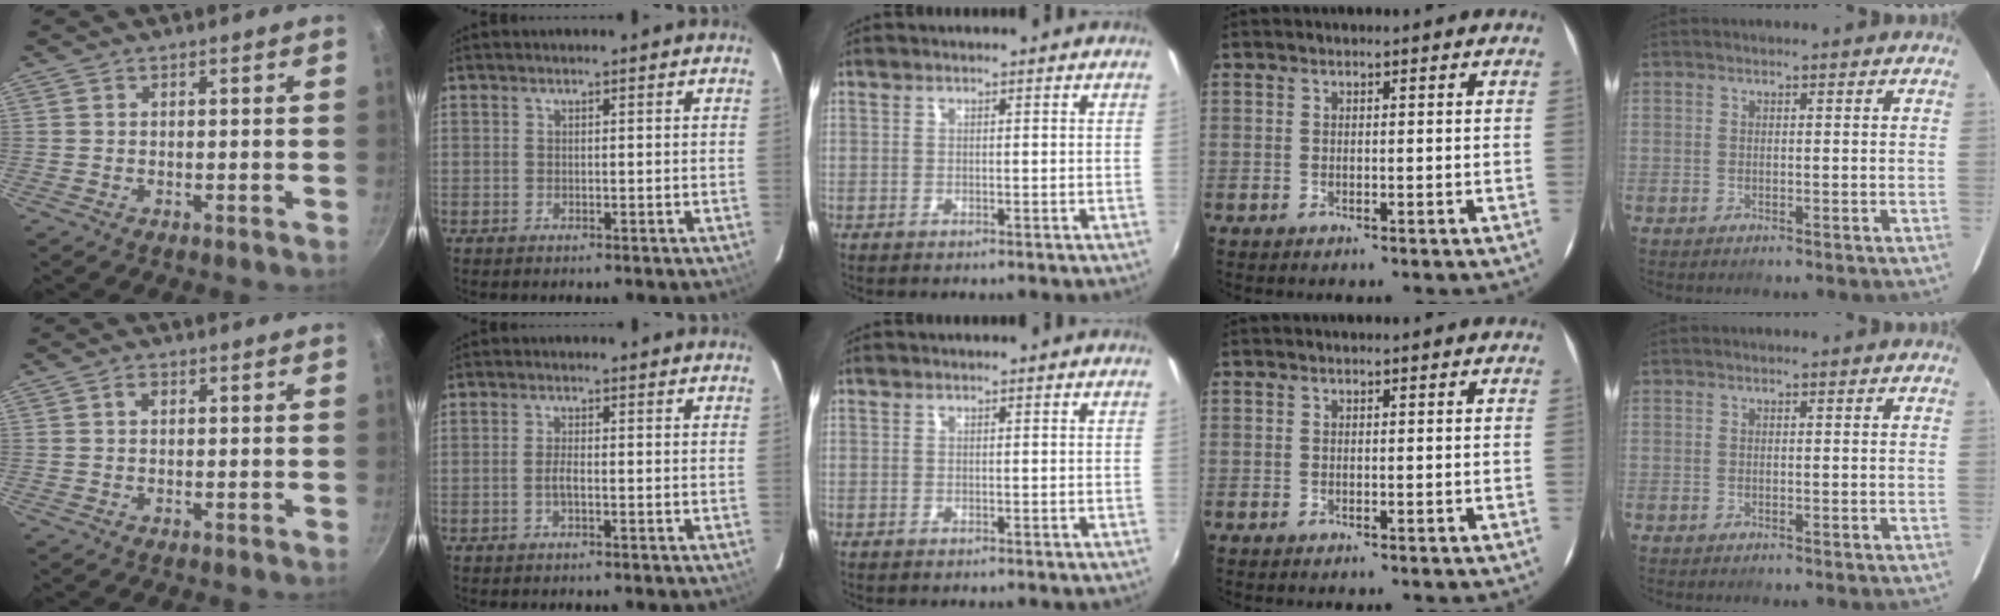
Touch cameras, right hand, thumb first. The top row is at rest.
{"thumb": {"total": 1.5, "force": [0.4, 1.1, 1.0], "torque": [-0.015, 0.004, 0.004]}, "index": {"total": 1.7, "force": [-0.6, 0.5, 1.5], "torque": [-0.032, -0.001, -0.012]}}